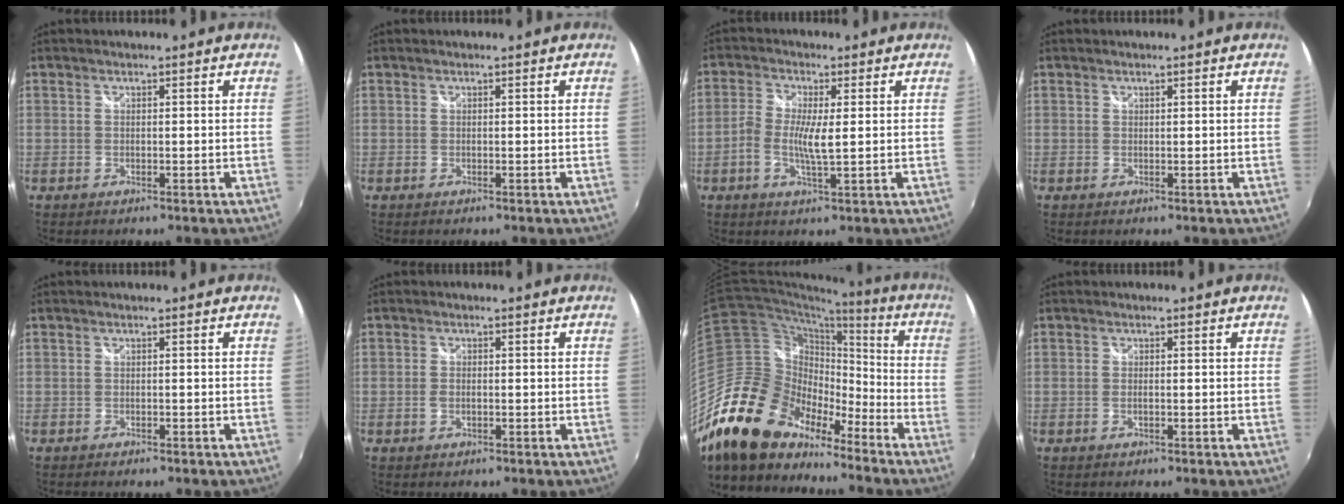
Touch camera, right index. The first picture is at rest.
{"total": 0.0}
{"total": 5.2, "force": [-0.4, 1.0, 5.1], "torque": [-0.109, -0.001, -0.013]}
{"total": 0.0}
{"total": 1.1, "force": [-0.9, 0.4, 0.4], "torque": [-0.012, -0.004, -0.014]}
{"total": 1.8, "force": [-0.4, 1.1, 1.4], "torque": [-0.027, -0.001, -0.009]}
{"total": 22.6, "force": [-17.0, 11.6, 9.5], "torque": [-0.186, 0.018, -0.302]}
{"total": 1.0, "force": [-0.1, 0.4, 0.9], "torque": [-0.019, -0.001, -0.005]}